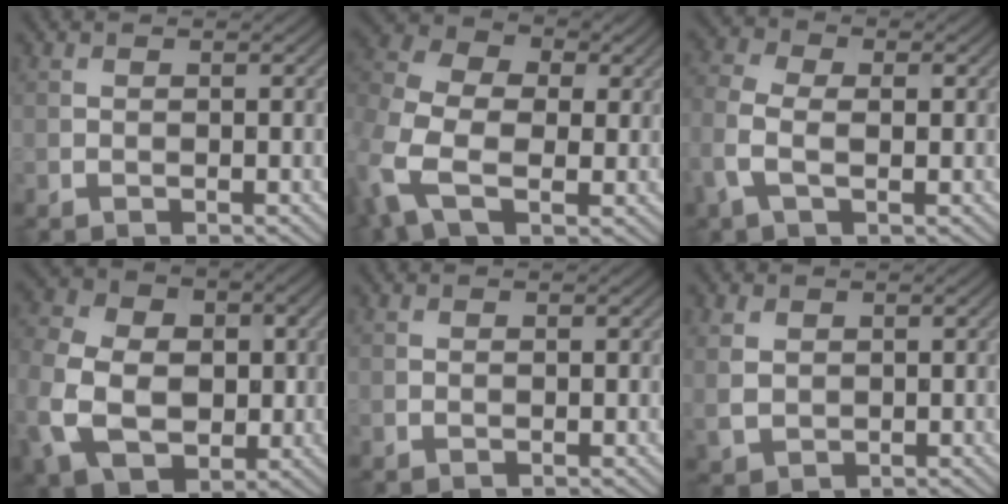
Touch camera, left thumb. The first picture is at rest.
{"total": 10.0, "force": [-0.3, 6.6, 7.4], "torque": [-0.202, 0.009, -0.022]}
{"total": 5.8, "force": [-1.0, 3.5, 4.5], "torque": [-0.121, 0.003, -0.028]}
{"total": 12.9, "force": [-1.9, 10.0, 8.0], "torque": [-0.208, -0.027, -0.037]}
{"total": 0.0}
{"total": 3.1, "force": [0.9, 2.5, 1.7], "torque": [-0.053, -0.001, 0.022]}